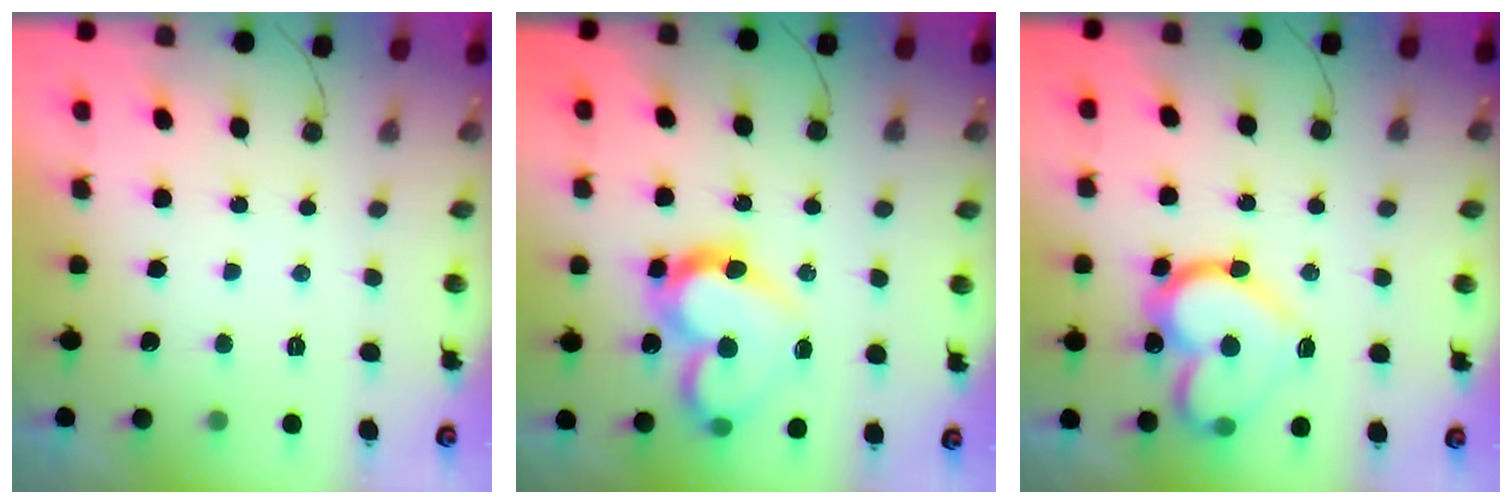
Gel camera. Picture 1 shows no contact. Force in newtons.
{"total": 16.2, "press": 16.0, "slide": 2.1}
{"total": 18.6, "press": 18.6, "slide": 1.4}